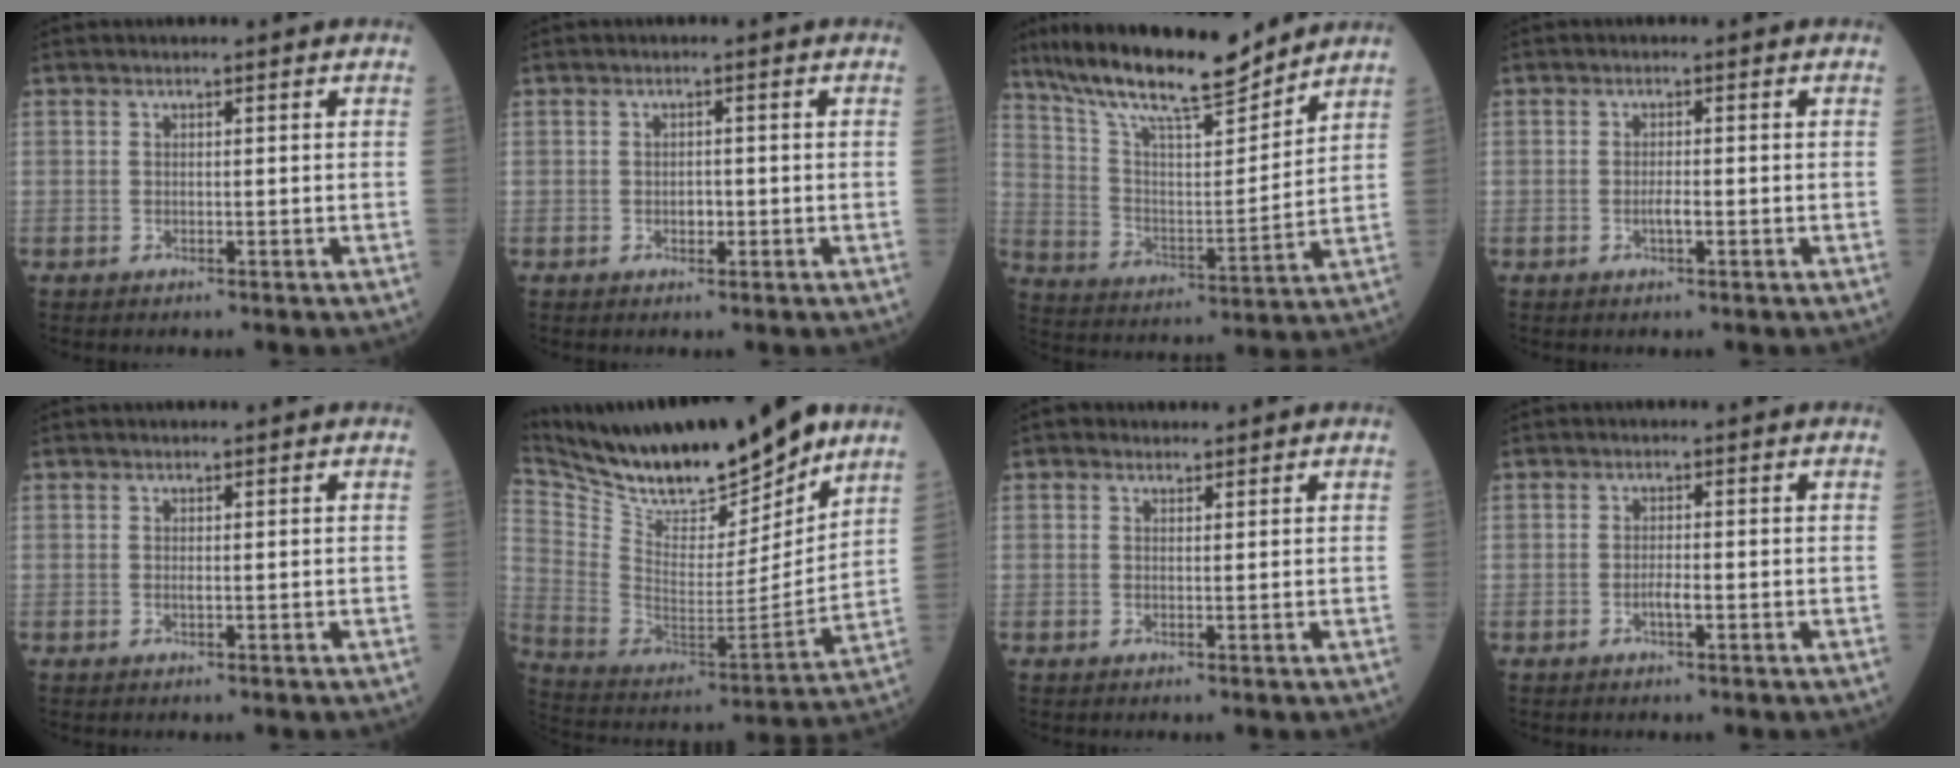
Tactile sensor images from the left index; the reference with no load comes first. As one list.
[{"total": 1.3, "force": [-0.4, 0.9, 0.9], "torque": [-0.012, 0.003, -0.006]}, {"total": 17.7, "force": [15.1, 2.3, 8.9], "torque": [-0.162, 0.003, 0.265]}, {"total": 1.4, "force": [-0.4, 0.2, 1.3], "torque": [-0.026, 0.000, -0.008]}, {"total": 0.5, "force": [0.2, 0.1, 0.5], "torque": [-0.010, 0.000, 0.002]}, {"total": 23.6, "force": [19.9, 4.8, 11.6], "torque": [-0.222, -0.018, 0.337]}, {"total": 1.0, "force": [0.8, 0.6, 0.2], "torque": [-0.006, 0.005, 0.011]}, {"total": 1.4, "force": [-0.6, 0.2, 1.3], "torque": [-0.026, 0.001, -0.011]}]